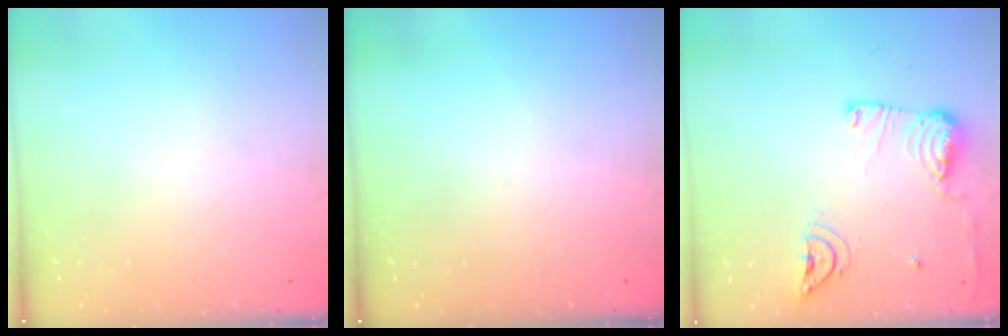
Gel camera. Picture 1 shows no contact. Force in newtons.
{"total": 0.0}
{"total": 12.8, "press": 12.7, "slide": 1.6}